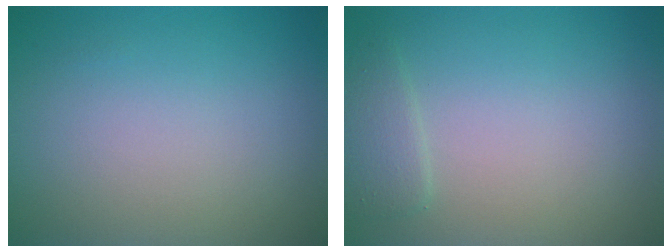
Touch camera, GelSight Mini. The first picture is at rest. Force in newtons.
{"total": 1.5, "press": 1.4, "slide": 0.1}